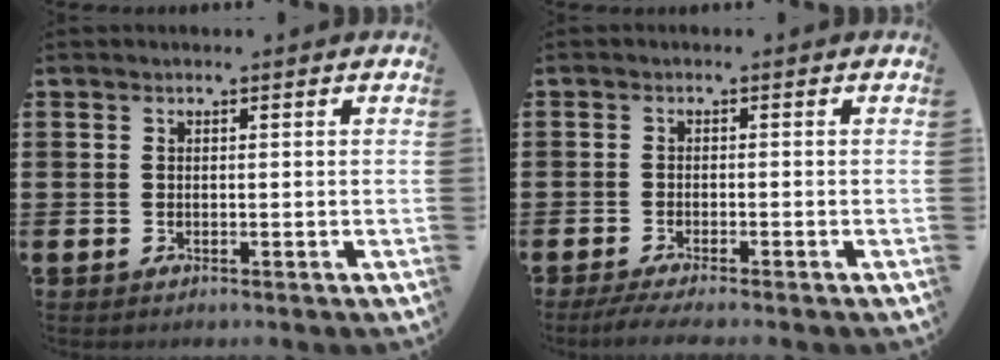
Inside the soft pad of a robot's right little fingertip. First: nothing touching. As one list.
[{"total": 1.7, "force": [-1.3, 0.0, 1.1], "torque": [-0.018, -0.001, -0.023]}]